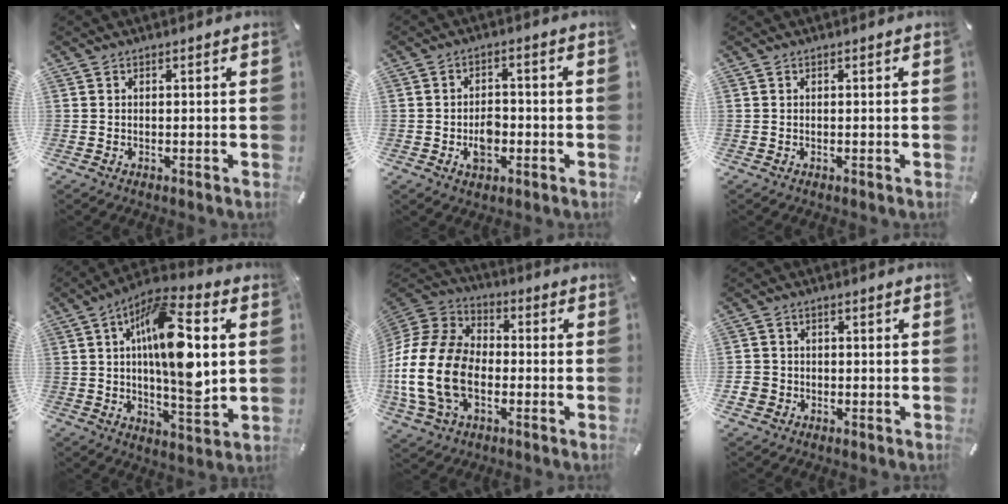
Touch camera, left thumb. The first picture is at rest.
{"total": 5.4, "force": [-1.6, 3.6, 3.7], "torque": [-0.063, 0.007, -0.030]}
{"total": 0.0}
{"total": 17.9, "force": [3.1, 7.1, 16.2], "torque": [-0.283, -0.006, 0.047]}
{"total": 20.0, "force": [-4.8, 14.5, 12.8], "torque": [-0.289, 0.027, -0.085]}
{"total": 3.6, "force": [-1.3, 3.2, 0.8], "torque": [-0.012, 0.007, -0.024]}